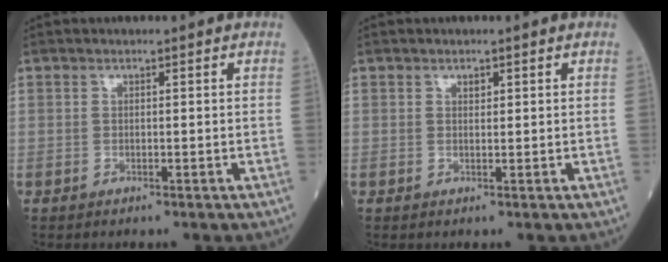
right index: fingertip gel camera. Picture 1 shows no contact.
{"total": 0.8, "force": [0.5, 0.4, 0.4], "torque": [-0.006, -0.003, 0.008]}